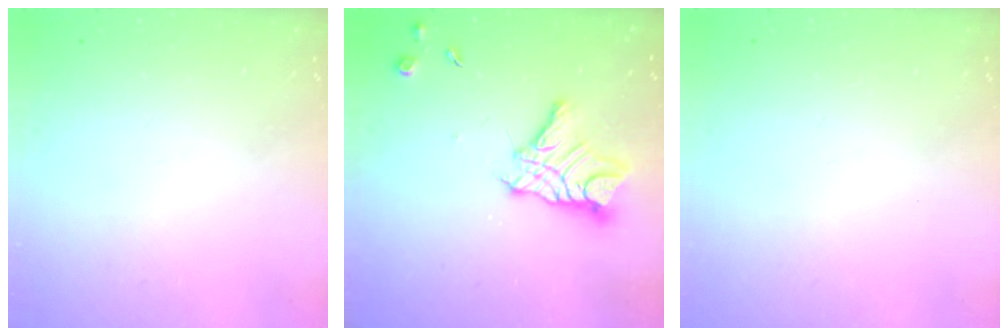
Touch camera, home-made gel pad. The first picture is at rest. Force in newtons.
{"total": 13.3, "press": 13.3, "slide": 1.2}
{"total": 0.0}